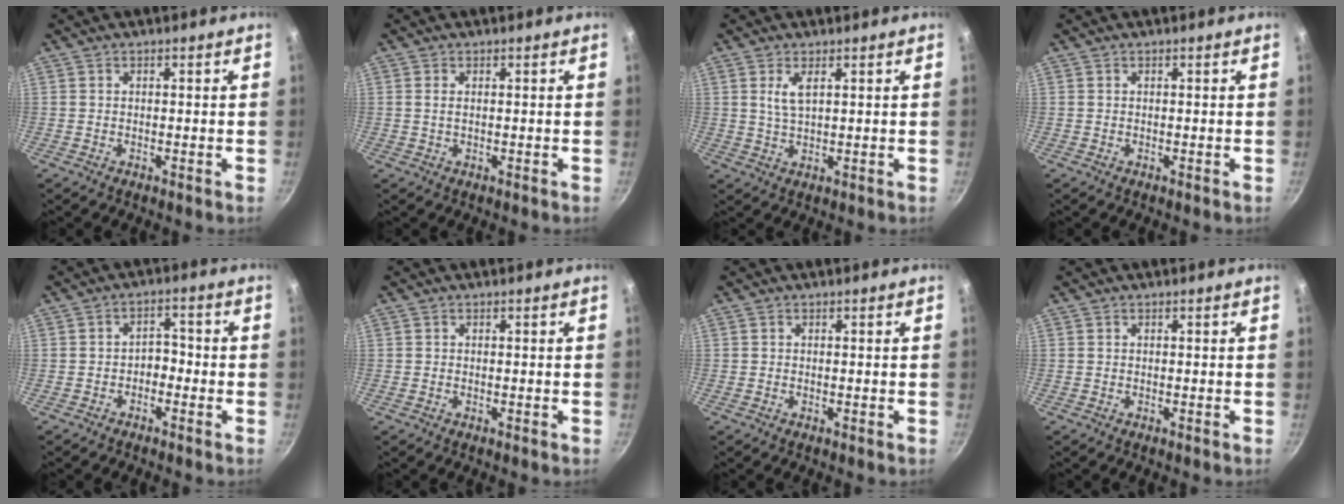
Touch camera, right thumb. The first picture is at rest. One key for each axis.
{"total": 1.2, "fx": 0.2, "fy": 0.7, "fz": 1.0, "tx": -0.020, "ty": 0.001, "tz": 0.003}
{"total": 3.7, "fx": 1.4, "fy": 1.4, "fz": 3.1, "tx": -0.061, "ty": -0.008, "tz": 0.030}
{"total": 0.0}
{"total": 3.3, "fx": -1.4, "fy": 2.2, "fz": 1.9, "tx": -0.006, "ty": 0.021, "tz": -0.028}
{"total": 0.0}
{"total": 0.0}
{"total": 0.0}